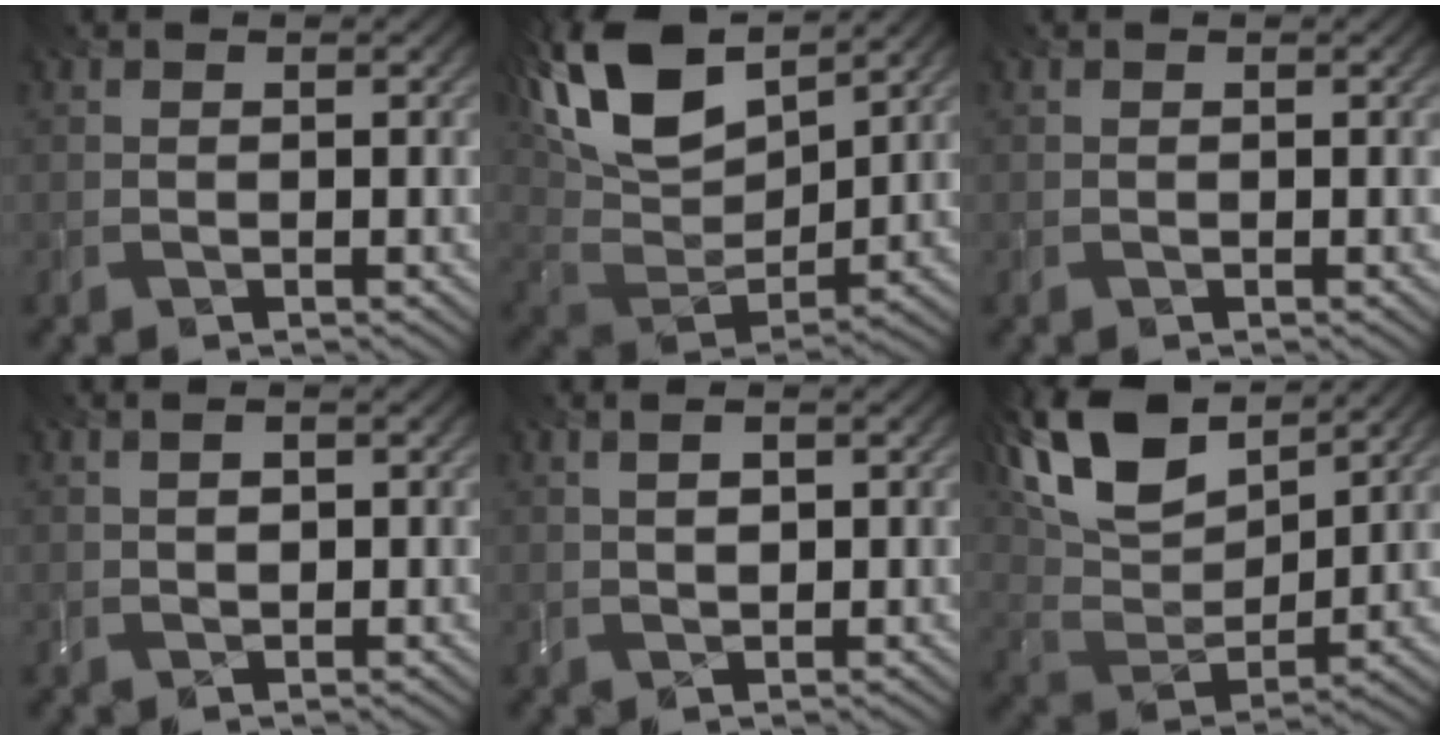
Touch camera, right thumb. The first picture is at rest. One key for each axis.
{"total": 16.6, "fx": 9.1, "fy": 7.7, "fz": 11.6, "tx": -0.270, "ty": 0.031, "tz": 0.156}
{"total": 0.0}
{"total": 1.4, "fx": 0.3, "fy": 0.6, "fz": 1.2, "tx": -0.026, "ty": 0.002, "tz": 0.007}
{"total": 2.0, "fx": 0.6, "fy": 0.7, "fz": 1.8, "tx": -0.039, "ty": 0.002, "tz": 0.014}
{"total": 15.4, "fx": 9.5, "fy": 6.8, "fz": 10.1, "tx": -0.229, "ty": 0.023, "tz": 0.166}